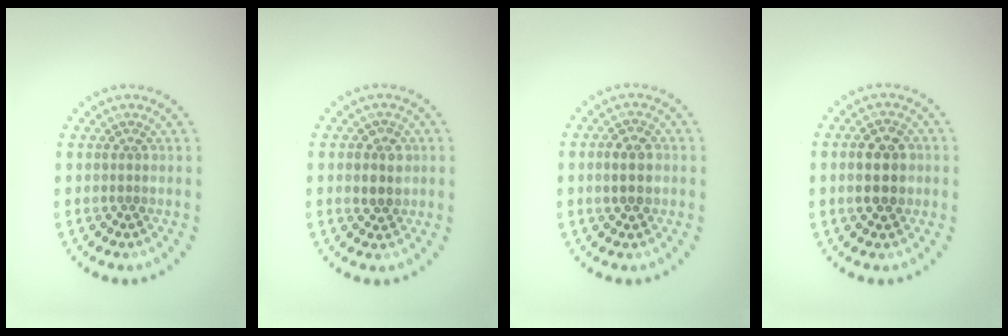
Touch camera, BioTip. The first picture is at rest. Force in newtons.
{"total": 2.1, "press": 2.0, "slide": 0.6}
{"total": 2.2, "press": 2.2, "slide": 0.1}
{"total": 4.5, "press": 4.5, "slide": 0.1}